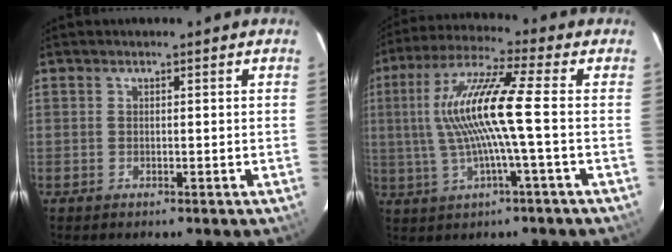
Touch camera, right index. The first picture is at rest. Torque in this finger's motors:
{"motor_torque": [1.63, -0.16, 1.05, 0.21]}